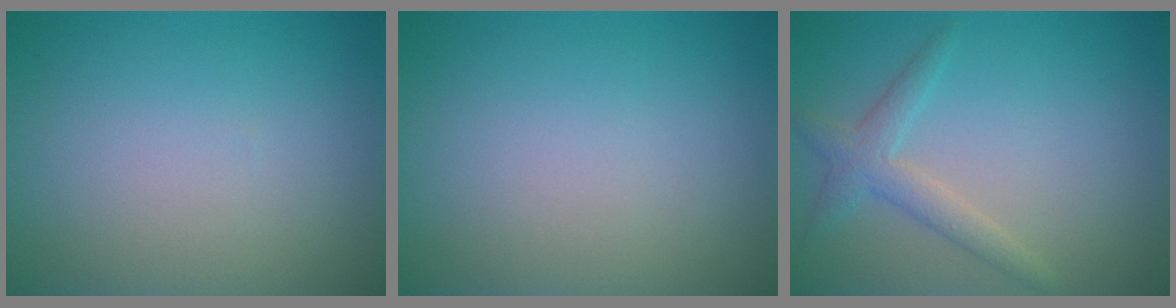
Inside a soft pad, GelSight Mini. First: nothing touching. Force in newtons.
{"total": 0.0}
{"total": 2.4, "press": 2.4, "slide": 0.2}